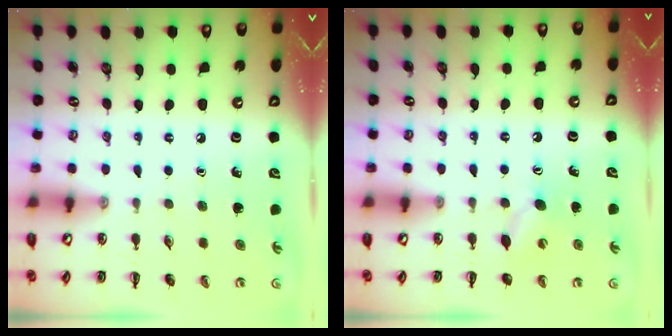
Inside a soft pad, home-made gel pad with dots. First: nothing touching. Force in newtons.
{"total": 5.5, "press": 5.4, "slide": 1.5}